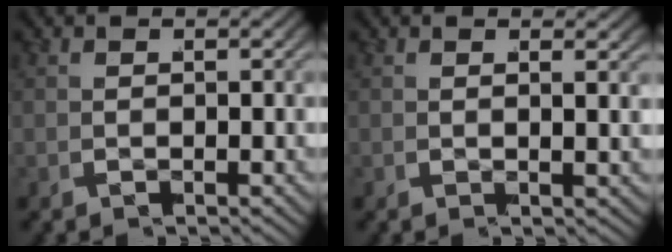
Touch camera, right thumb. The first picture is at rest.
{"total": 0.9, "force": [0.8, -0.5, 0.1], "torque": [-0.001, 0.009, 0.011]}